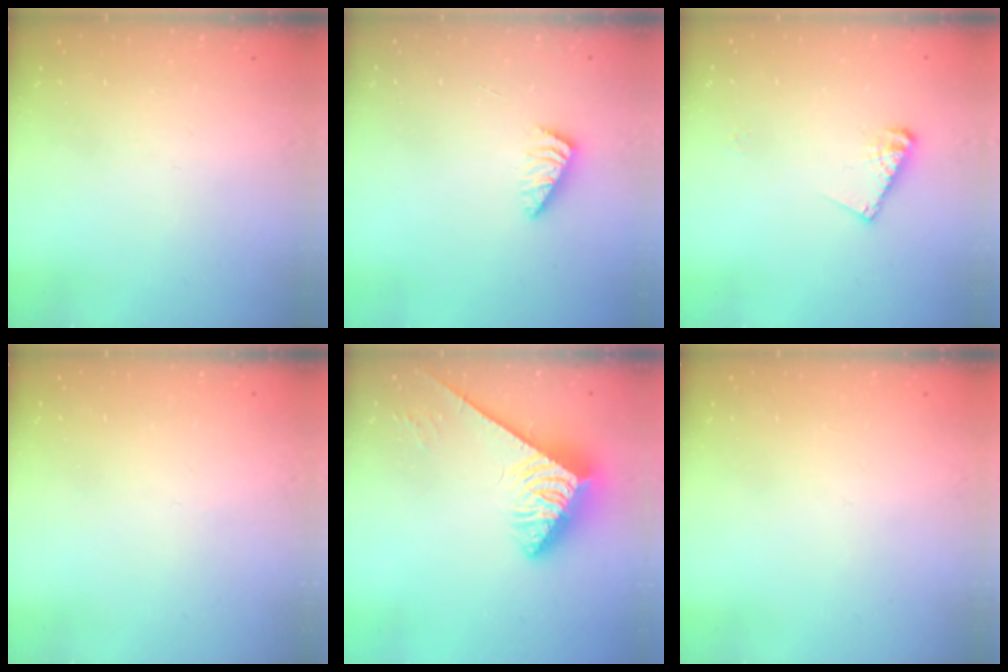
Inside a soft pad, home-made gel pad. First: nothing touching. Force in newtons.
{"total": 2.5, "press": 2.4, "slide": 0.4}
{"total": 7.7, "press": 7.7, "slide": 0.3}
{"total": 0.0}
{"total": 3.9, "press": 3.8, "slide": 0.8}
{"total": 0.0}